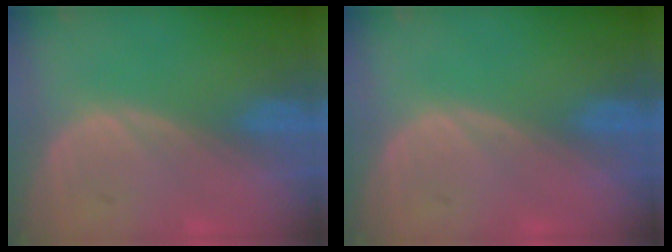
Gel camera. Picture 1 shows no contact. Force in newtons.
{"total": 0.0}